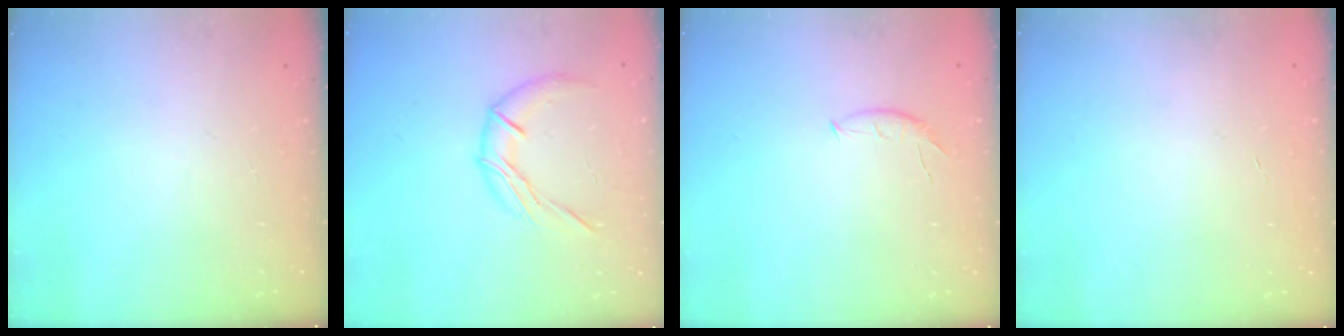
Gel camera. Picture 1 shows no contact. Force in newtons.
{"total": 10.8, "press": 10.8, "slide": 0.5}
{"total": 6.7, "press": 6.6, "slide": 1.0}
{"total": 0.0}